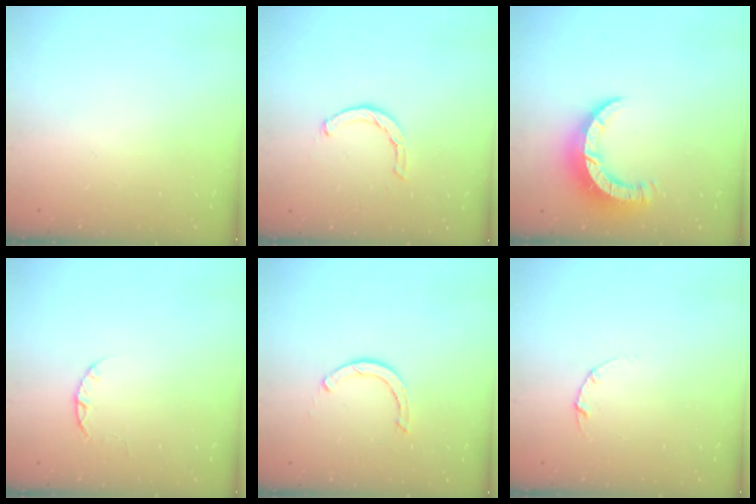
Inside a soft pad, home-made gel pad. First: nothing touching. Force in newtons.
{"total": 1.4, "press": 1.3, "slide": 0.3}
{"total": 9.6, "press": 9.5, "slide": 1.2}
{"total": 2.5, "press": 2.4, "slide": 0.4}
{"total": 2.4, "press": 2.4, "slide": 0.0}
{"total": 3.0, "press": 3.0, "slide": 0.4}